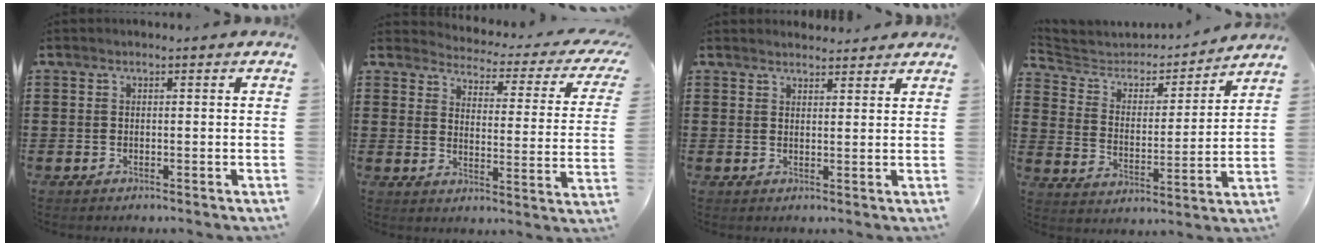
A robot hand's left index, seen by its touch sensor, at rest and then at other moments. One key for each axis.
{"total": 2.7, "fx": 2.6, "fy": 0.3, "fz": 0.9, "tx": -0.038, "ty": -0.026, "tz": 0.035}
{"total": 2.0, "fx": 2.0, "fy": 0.4, "fz": 0.0, "tx": -0.006, "ty": 0.001, "tz": 0.040}
{"total": 4.2, "fx": 3.8, "fy": 1.6, "fz": 0.3, "tx": -0.037, "ty": -0.033, "tz": 0.058}